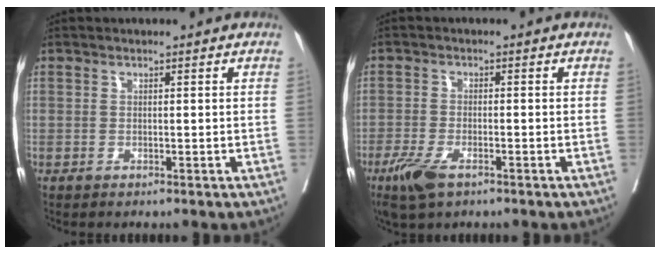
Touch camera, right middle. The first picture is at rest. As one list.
[{"total": 5.3, "force": [-3.3, 1.8, 3.8], "torque": [-0.078, -0.010, -0.060]}]